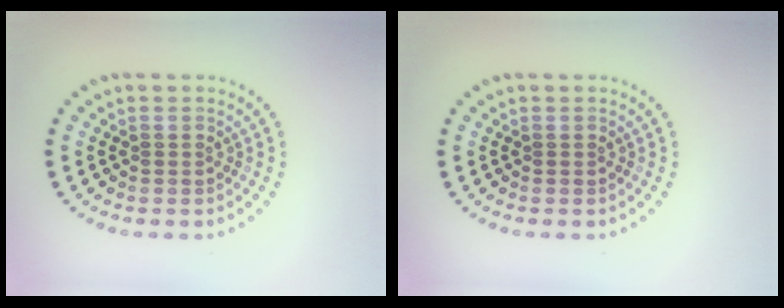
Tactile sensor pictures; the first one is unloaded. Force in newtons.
{"total": 0.0}